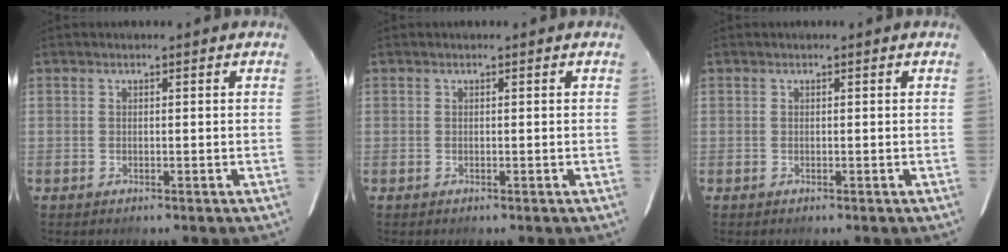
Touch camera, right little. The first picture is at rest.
{"total": 0.0}
{"total": 0.0}